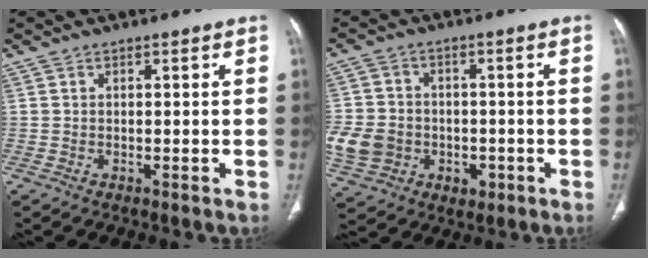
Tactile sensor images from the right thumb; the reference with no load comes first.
{"total": 13.6, "force": [-2.9, 11.3, 6.9], "torque": [-0.121, 0.013, -0.040]}